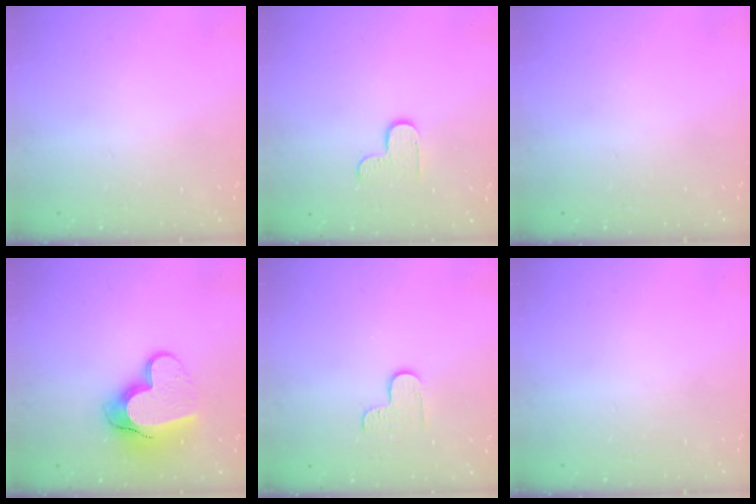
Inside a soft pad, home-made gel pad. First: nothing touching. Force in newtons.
{"total": 4.7, "press": 4.6, "slide": 0.4}
{"total": 0.0}
{"total": 14.1, "press": 14.1, "slide": 1.1}
{"total": 5.4, "press": 5.4, "slide": 0.5}
{"total": 0.0}